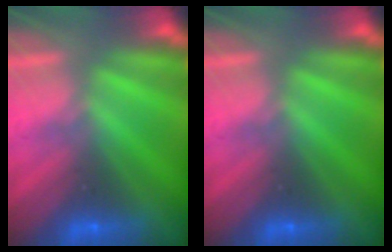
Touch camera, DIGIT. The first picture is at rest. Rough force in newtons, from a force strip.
{"total": 0.0}